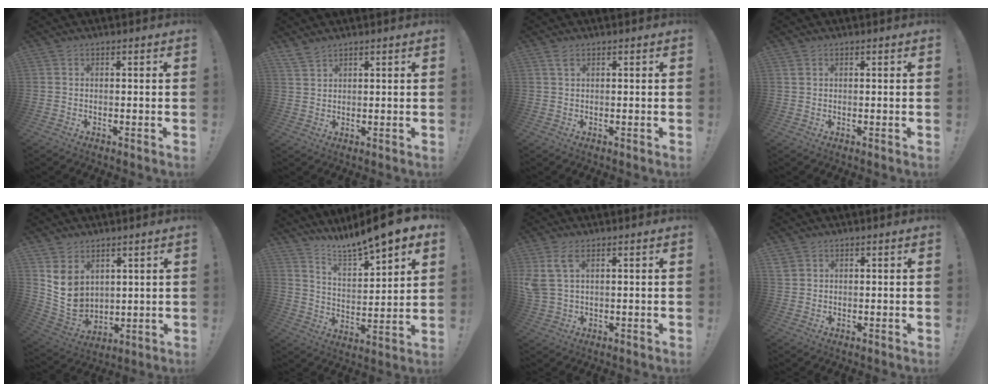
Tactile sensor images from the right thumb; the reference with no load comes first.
{"total": 3.6, "force": [3.2, 1.5, 0.7], "torque": [-0.003, -0.022, 0.060]}
{"total": 2.0, "force": [1.2, 0.8, 1.4], "torque": [-0.020, -0.001, 0.021]}
{"total": 1.1, "force": [0.6, 0.7, 0.5], "torque": [-0.002, -0.001, 0.010]}
{"total": 10.1, "force": [4.1, 7.8, 4.9], "torque": [-0.090, -0.045, 0.086]}
{"total": 11.2, "force": [10.3, 1.2, 4.2], "torque": [-0.086, -0.091, 0.175]}
{"total": 6.8, "force": [2.8, 3.4, 5.1], "torque": [-0.104, -0.010, 0.056]}
{"total": 2.8, "force": [1.6, 2.1, 0.6], "torque": [0.000, -0.010, 0.030]}